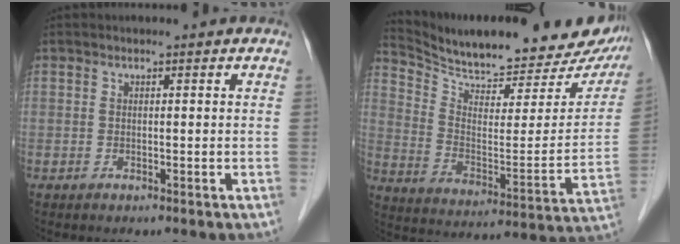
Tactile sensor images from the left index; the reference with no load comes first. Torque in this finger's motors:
{"motor_torque": [-0.94, -1.19, 0.14, 0.01]}